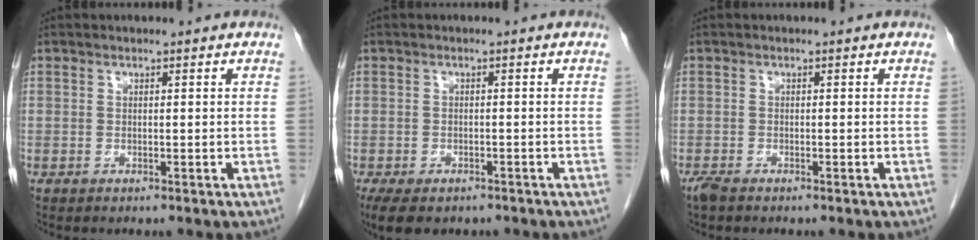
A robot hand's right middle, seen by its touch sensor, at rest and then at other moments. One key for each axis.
{"total": 7.7, "fx": -5.6, "fy": 3.6, "fz": 3.9, "tx": -0.068, "ty": -0.011, "tz": -0.081}
{"total": 1.7, "fx": -1.4, "fy": 0.4, "fz": 0.9, "tx": -0.027, "ty": -0.006, "tz": -0.026}